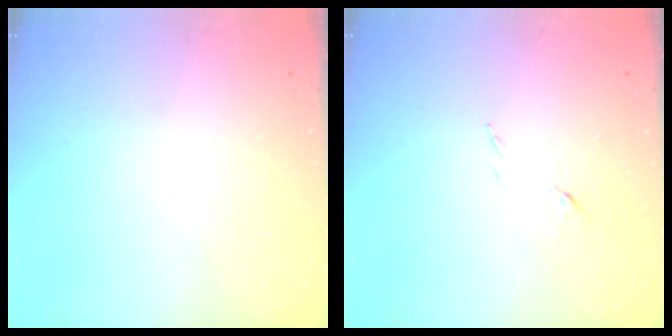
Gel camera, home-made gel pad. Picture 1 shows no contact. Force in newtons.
{"total": 6.1, "press": 6.0, "slide": 0.7}